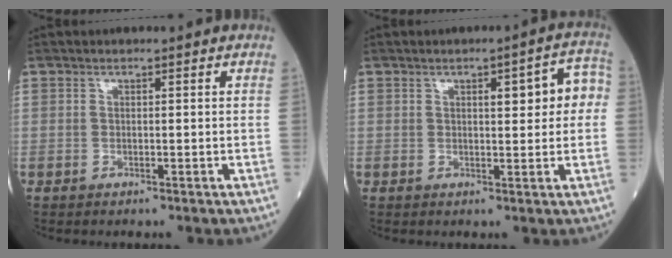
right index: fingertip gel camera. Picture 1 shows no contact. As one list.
[{"total": 6.1, "force": [1.1, 1.8, 5.7], "torque": [-0.067, 0.022, 0.011]}]